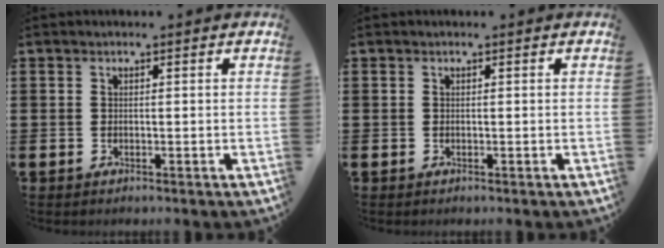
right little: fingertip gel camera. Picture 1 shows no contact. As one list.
[{"total": 0.0}]